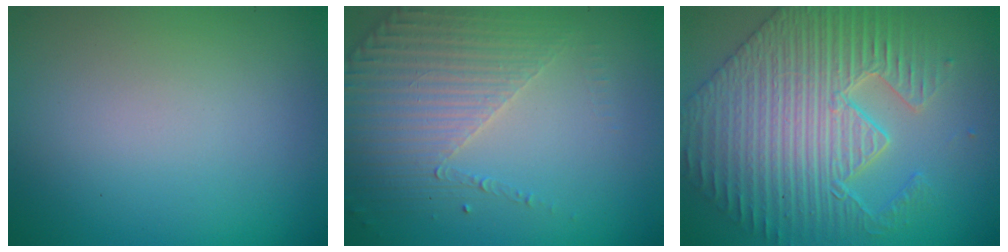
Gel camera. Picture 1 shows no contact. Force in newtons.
{"total": 4.3, "press": 3.2, "slide": 2.9}
{"total": 7.0, "press": 5.8, "slide": 3.9}